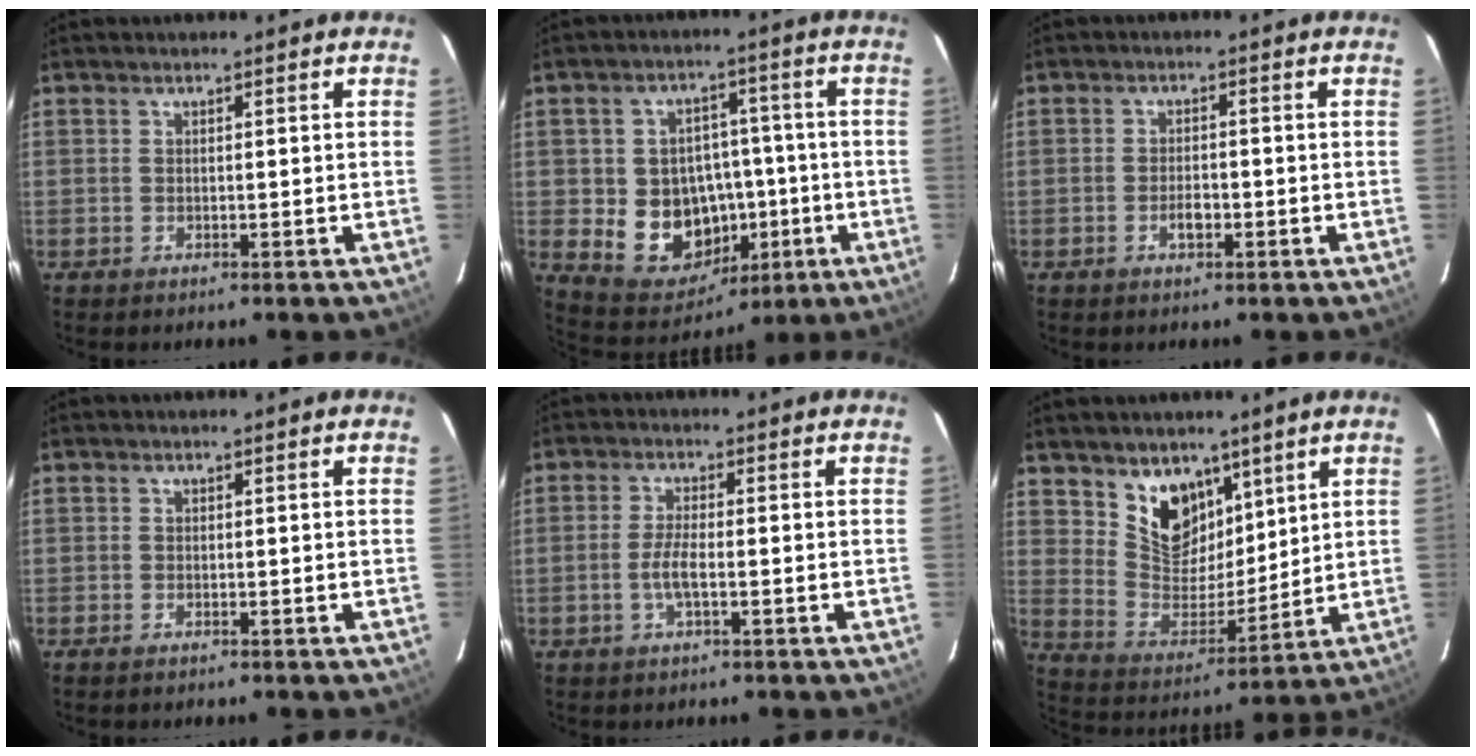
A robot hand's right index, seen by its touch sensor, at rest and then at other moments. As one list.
[{"total": 14.2, "force": [-2.8, 12.0, 6.9], "torque": [-0.148, 0.017, -0.019]}, {"total": 2.8, "force": [-1.3, 1.6, 1.9], "torque": [-0.036, 0.001, -0.023]}, {"total": 0.7, "force": [-0.5, 0.3, 0.3], "torque": [-0.006, -0.002, -0.012]}, {"total": 3.9, "force": [-1.3, 0.8, 3.6], "torque": [-0.076, -0.001, -0.027]}, {"total": 11.5, "force": [7.3, 7.3, 4.8], "torque": [-0.087, -0.011, 0.147]}]